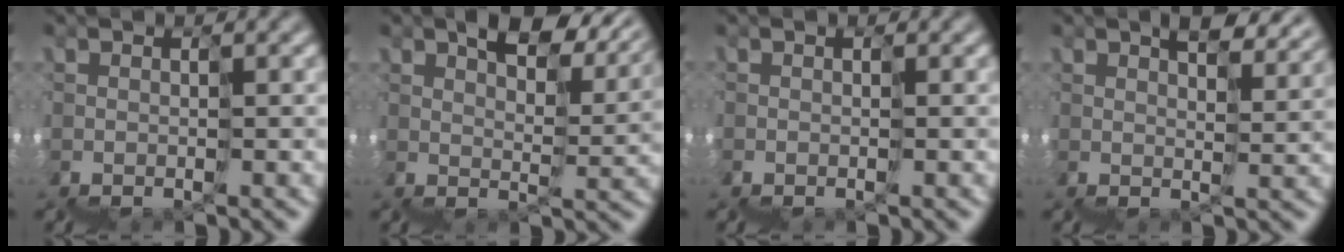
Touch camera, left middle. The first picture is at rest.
{"total": 8.2, "force": [6.9, 2.6, 3.6], "torque": [-0.043, 0.035, 0.108]}
{"total": 0.8, "force": [-0.6, 0.5, 0.2], "torque": [0.004, -0.002, -0.016]}
{"total": 6.6, "force": [5.1, 2.5, 3.2], "torque": [-0.032, 0.030, 0.082]}